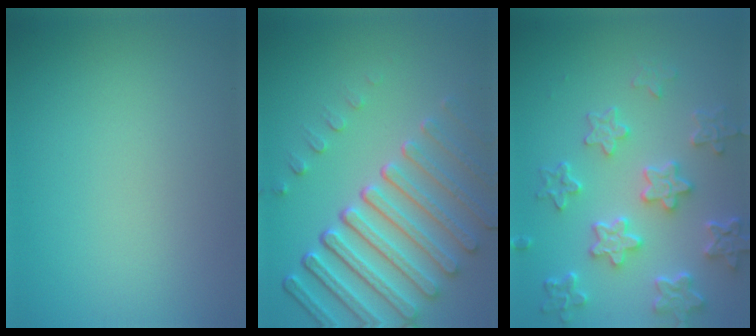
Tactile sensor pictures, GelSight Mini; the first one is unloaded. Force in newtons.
{"total": 7.7, "press": 5.7, "slide": 5.2}
{"total": 5.6, "press": 4.4, "slide": 3.4}